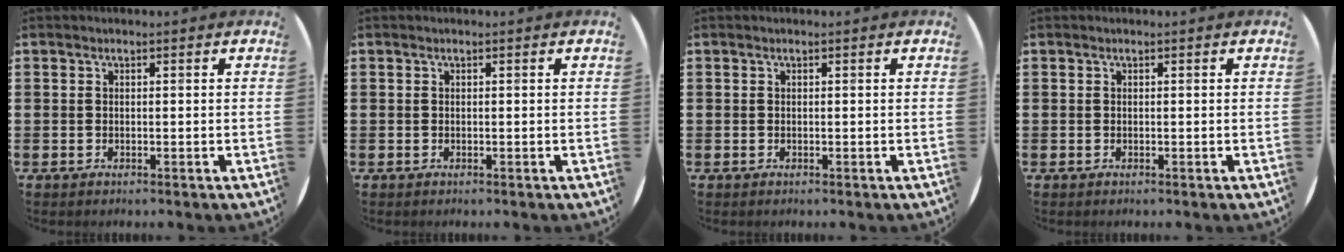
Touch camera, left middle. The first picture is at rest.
{"total": 0.0}
{"total": 0.0}
{"total": 0.0}